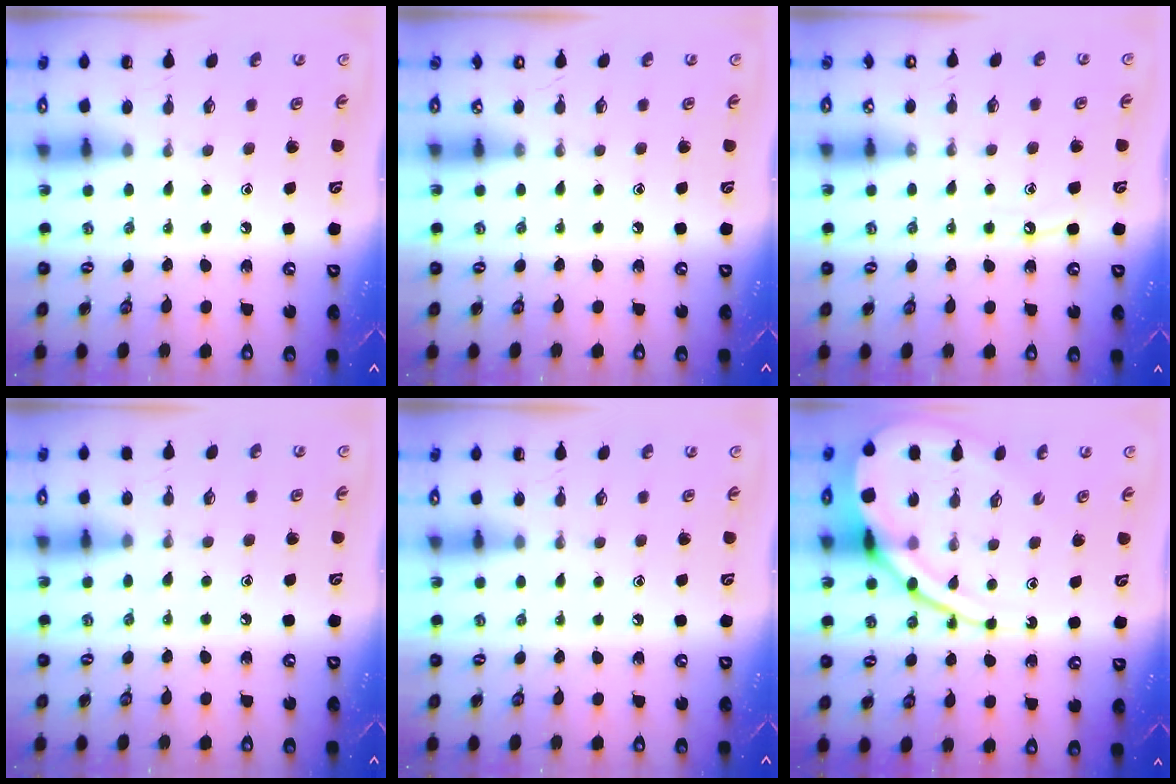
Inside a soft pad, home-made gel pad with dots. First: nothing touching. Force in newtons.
{"total": 0.0}
{"total": 5.5, "press": 5.5, "slide": 0.6}
{"total": 4.0, "press": 4.0, "slide": 0.6}
{"total": 0.0}
{"total": 15.3, "press": 15.2, "slide": 1.6}